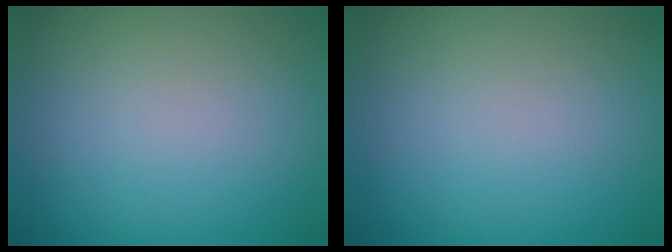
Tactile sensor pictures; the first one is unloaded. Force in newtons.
{"total": 0.0}